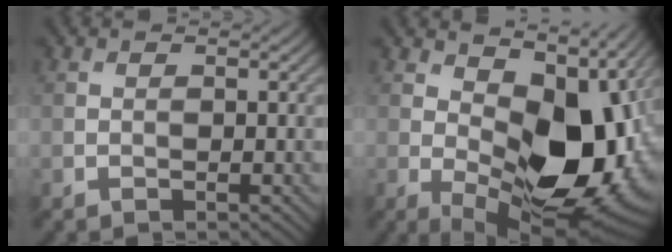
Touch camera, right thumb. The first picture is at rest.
{"total": 15.9, "force": [1.5, 8.5, 13.4], "torque": [-0.196, -0.013, 0.039]}